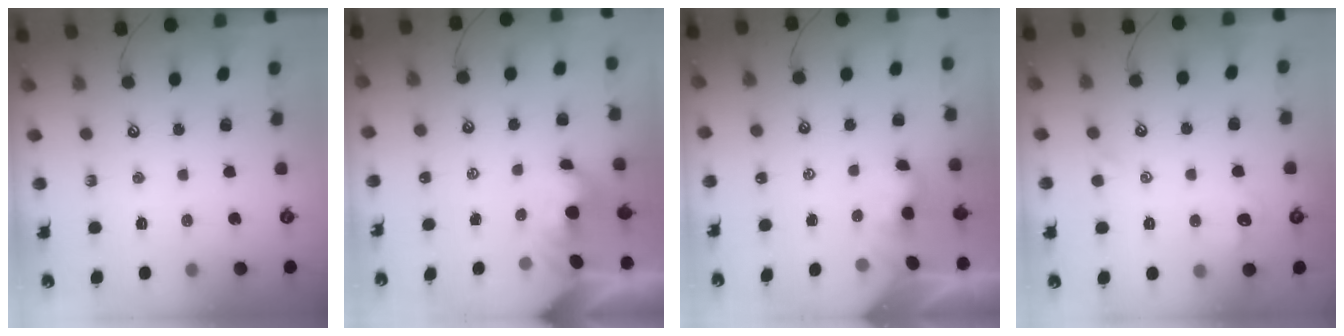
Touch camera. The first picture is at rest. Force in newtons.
{"total": 1.7, "press": 1.7, "slide": 0.2}
{"total": 0.9, "press": 0.9, "slide": 0.3}
{"total": 1.0, "press": 0.5, "slide": 0.8}